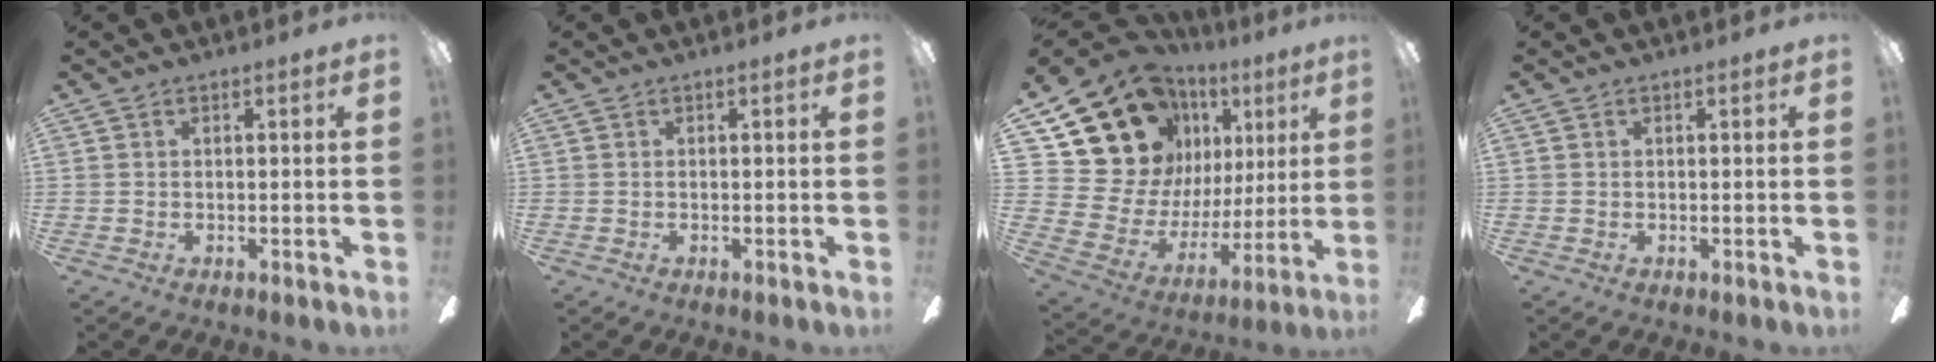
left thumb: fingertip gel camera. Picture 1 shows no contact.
{"total": 0.0}
{"total": 19.1, "force": [11.3, 13.5, 7.3], "torque": [-0.151, -0.093, 0.230]}
{"total": 0.0}